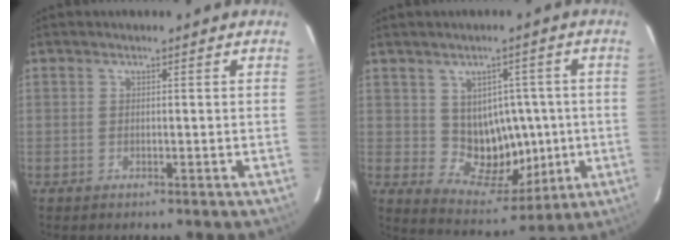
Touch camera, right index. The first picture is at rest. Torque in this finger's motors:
{"motor_torque": [0.15, 0.03, 0.01, 0.00]}